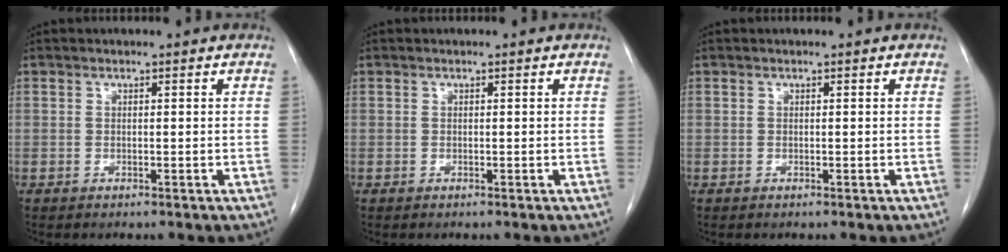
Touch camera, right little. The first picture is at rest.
{"total": 0.0}
{"total": 0.0}